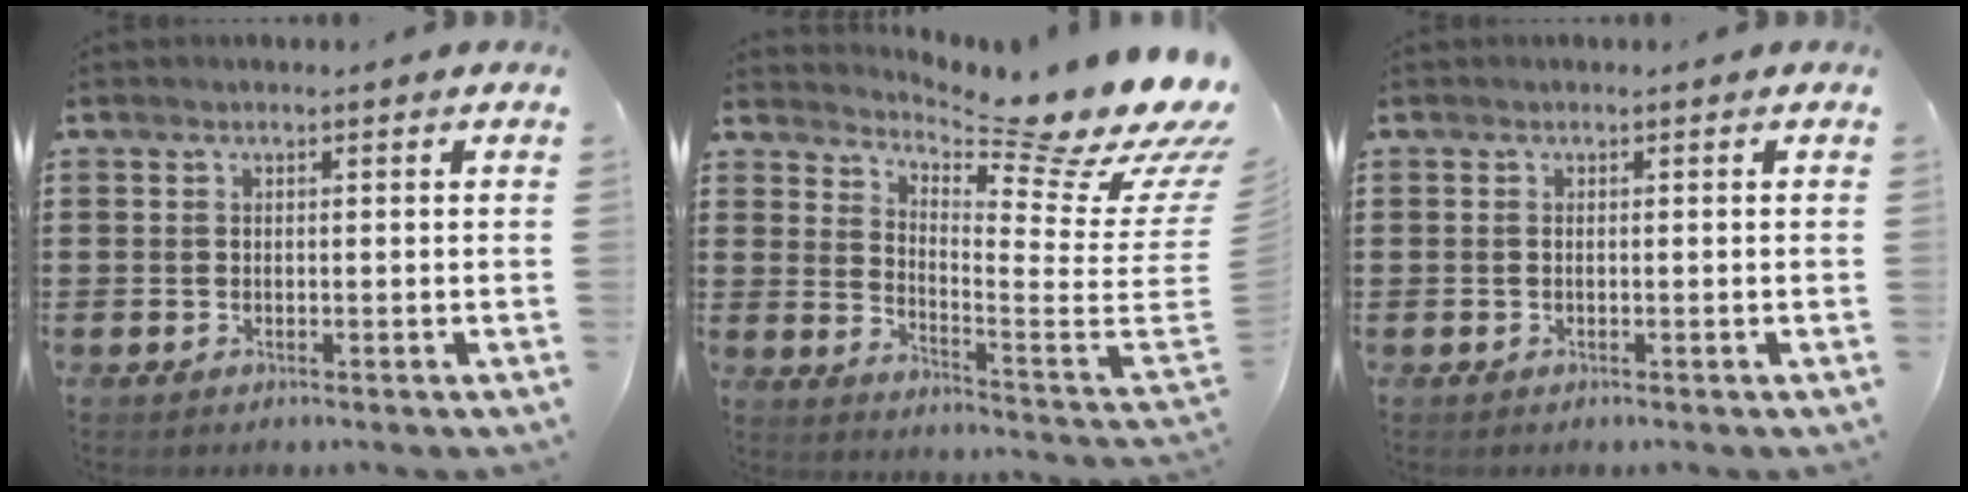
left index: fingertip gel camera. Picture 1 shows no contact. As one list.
[{"total": 9.9, "force": [8.2, 1.1, 5.5], "torque": [-0.094, -0.089, 0.129]}, {"total": 0.0}]